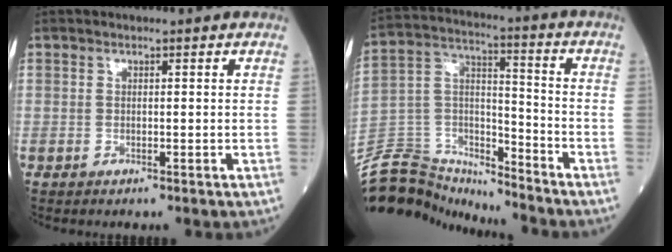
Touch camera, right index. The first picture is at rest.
{"total": 15.5, "force": [-14.6, 4.4, 2.3], "torque": [-0.051, 0.061, -0.257]}